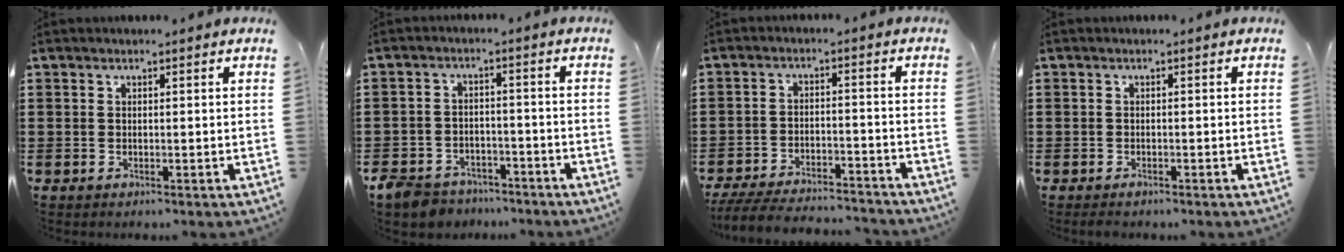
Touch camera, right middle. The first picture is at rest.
{"total": 4.6, "force": [-4.3, 1.6, 0.5], "torque": [-0.033, 0.002, -0.092]}
{"total": 6.1, "force": [-5.8, 0.6, 1.6], "torque": [-0.032, 0.002, -0.114]}
{"total": 0.7, "force": [-0.6, 0.3, 0.2], "torque": [-0.004, -0.001, -0.014]}